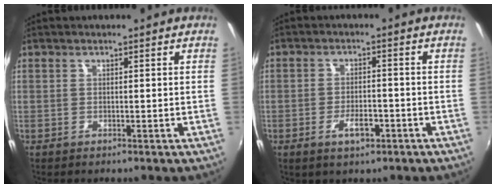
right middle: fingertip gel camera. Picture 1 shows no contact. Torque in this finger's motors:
{"motor_torque": [1.07, -1.07, 0.10, 0.08]}